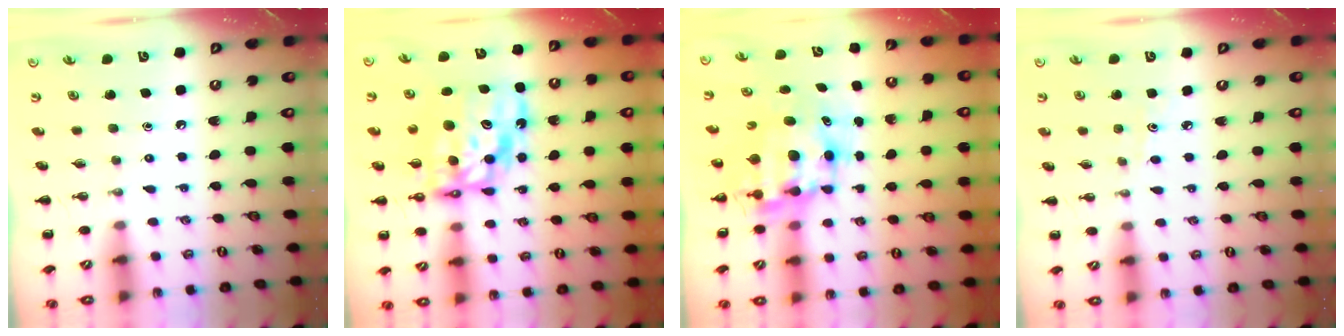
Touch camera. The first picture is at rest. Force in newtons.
{"total": 14.0, "press": 13.5, "slide": 3.8}
{"total": 8.6, "press": 8.2, "slide": 2.3}
{"total": 2.8, "press": 2.6, "slide": 0.9}